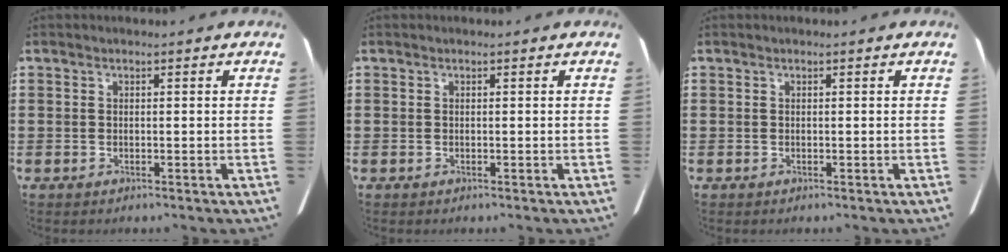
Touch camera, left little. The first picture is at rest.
{"total": 0.0}
{"total": 0.0}